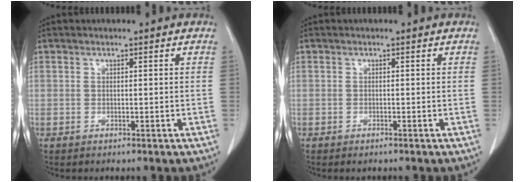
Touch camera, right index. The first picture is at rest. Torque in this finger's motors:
{"motor_torque": [0.11, -0.15, 0.03, 0.02]}